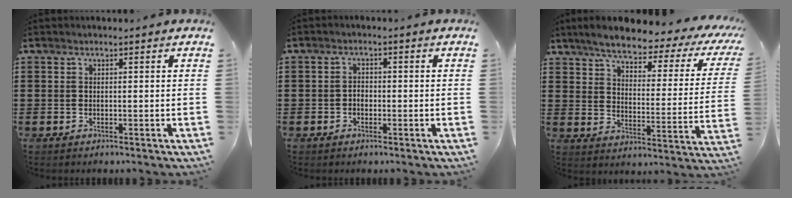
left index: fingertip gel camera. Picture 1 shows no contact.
{"total": 1.6, "force": [-0.4, 1.0, 1.1], "torque": [-0.023, 0.004, -0.010]}
{"total": 5.1, "force": [4.1, 0.8, 3.0], "torque": [-0.080, -0.025, 0.060]}